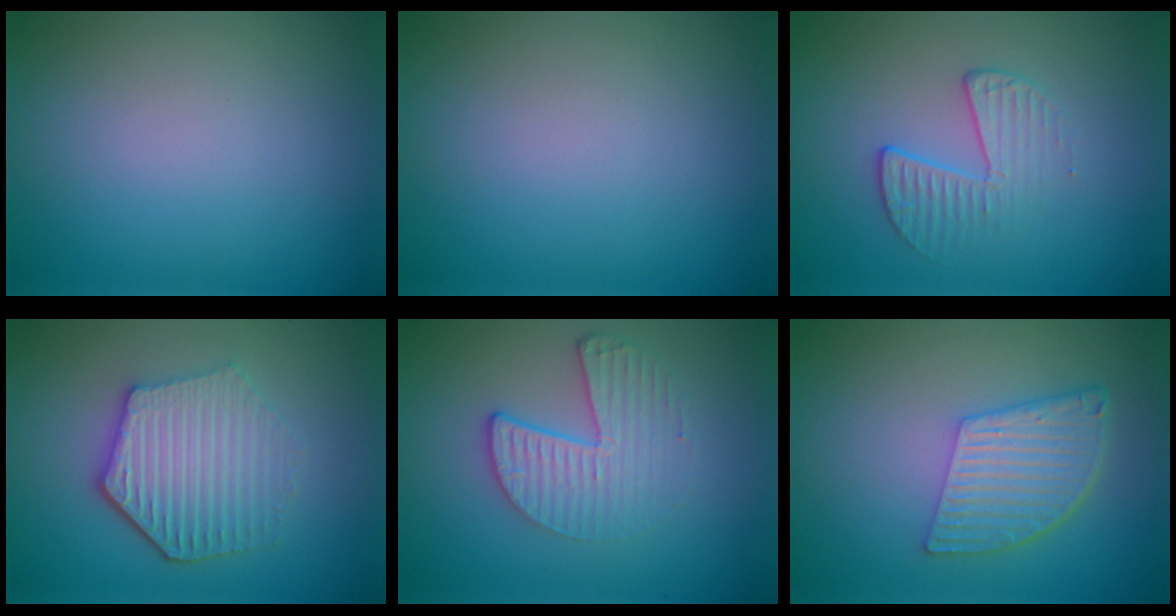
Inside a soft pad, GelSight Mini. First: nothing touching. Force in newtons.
{"total": 0.0}
{"total": 2.2, "press": 1.3, "slide": 1.8}
{"total": 5.3, "press": 4.3, "slide": 3.2}
{"total": 3.6, "press": 2.7, "slide": 2.4}
{"total": 5.2, "press": 3.9, "slide": 3.5}